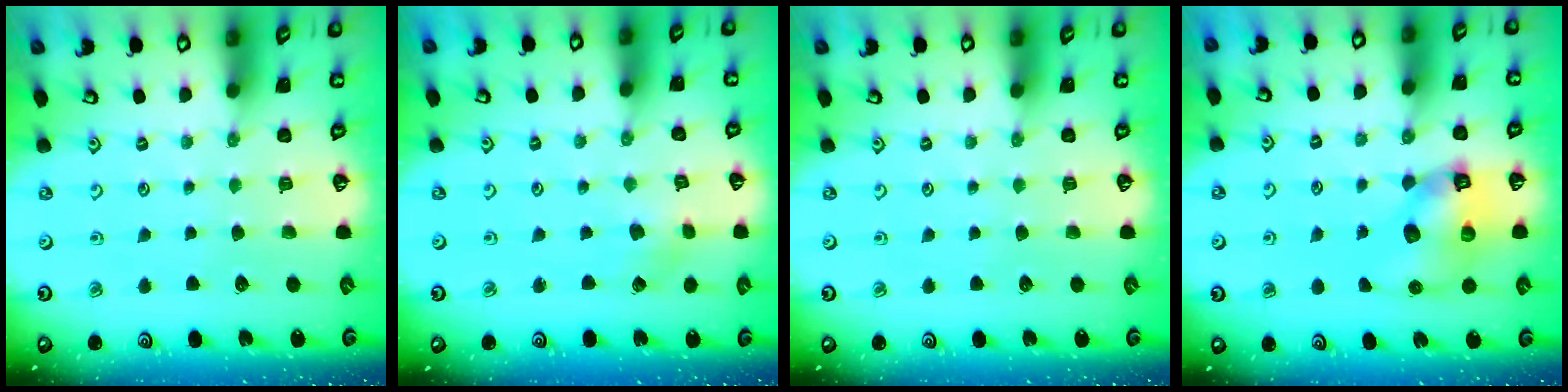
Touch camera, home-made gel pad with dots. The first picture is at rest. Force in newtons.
{"total": 1.9, "press": 1.9, "slide": 0.2}
{"total": 0.0}
{"total": 10.0, "press": 9.9, "slide": 1.5}